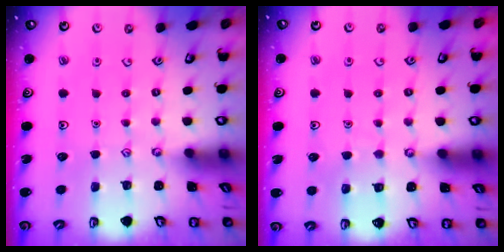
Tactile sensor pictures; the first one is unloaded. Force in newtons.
{"total": 4.7, "press": 4.6, "slide": 0.4}